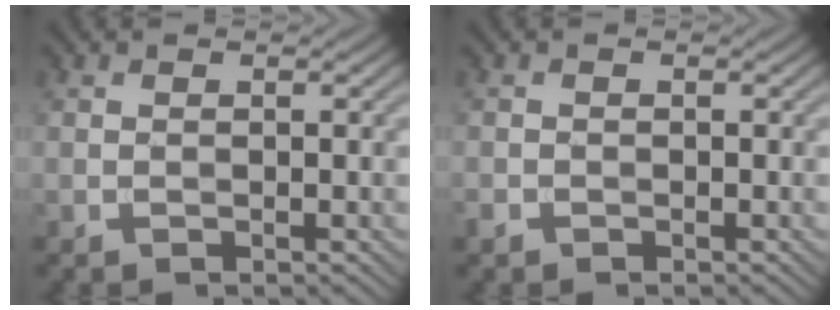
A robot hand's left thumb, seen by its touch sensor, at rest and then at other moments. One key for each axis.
{"total": 0.9, "fx": -0.7, "fy": 0.5, "fz": 0.2, "tx": -0.005, "ty": -0.003, "tz": -0.015}